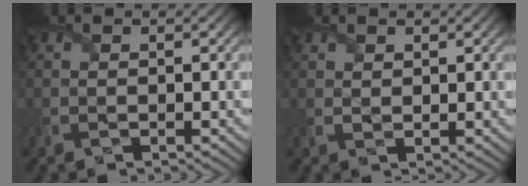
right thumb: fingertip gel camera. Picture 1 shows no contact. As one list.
[{"total": 1.3, "force": [1.0, 0.7, 0.3], "torque": [-0.008, -0.001, 0.023]}]